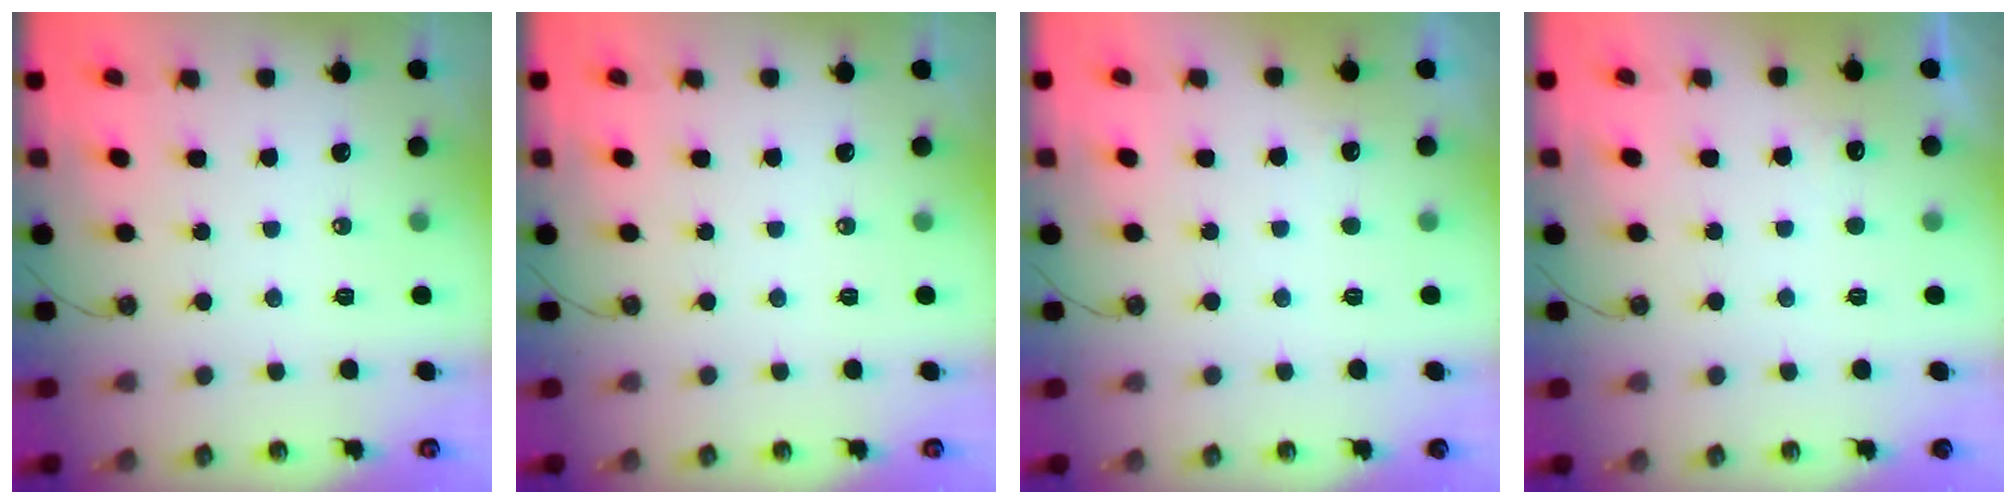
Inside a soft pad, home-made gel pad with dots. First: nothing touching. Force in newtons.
{"total": 0.0}
{"total": 2.6, "press": 2.4, "slide": 1.0}
{"total": 2.6, "press": 2.4, "slide": 1.0}